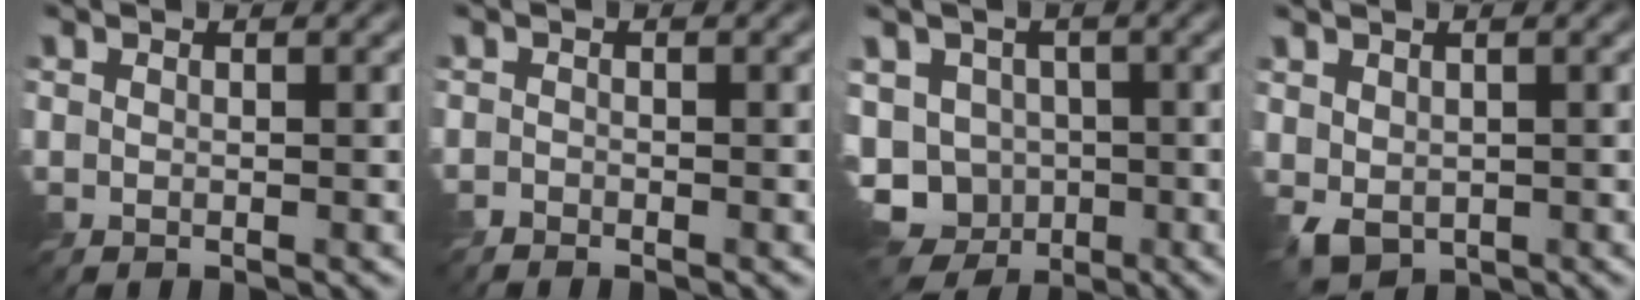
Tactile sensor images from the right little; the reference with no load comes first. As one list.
[{"total": 0.8, "force": [-0.8, 0.3, 0.0], "torque": [0.005, -0.005, -0.020]}, {"total": 10.9, "force": [-5.0, 8.4, 4.7], "torque": [-0.088, -0.018, -0.084]}, {"total": 2.4, "force": [0.2, 1.9, 1.4], "torque": [-0.033, -0.010, 0.003]}]